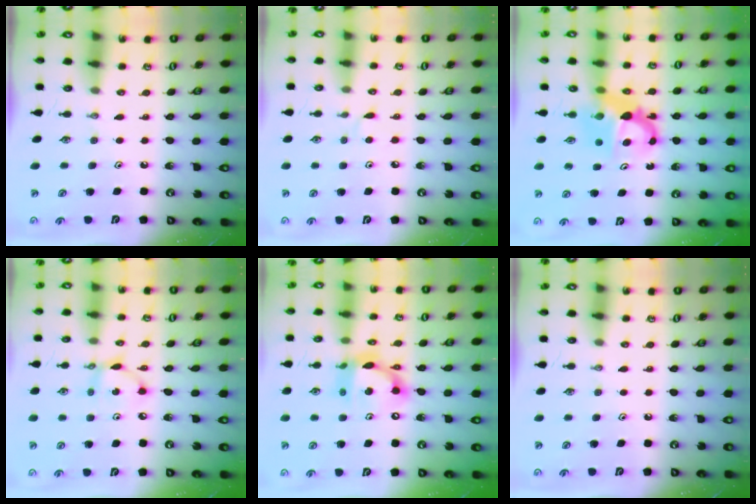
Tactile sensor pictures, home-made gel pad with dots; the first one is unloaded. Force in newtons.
{"total": 3.5, "press": 3.5, "slide": 0.4}
{"total": 6.8, "press": 6.7, "slide": 0.5}
{"total": 6.5, "press": 6.5, "slide": 0.2}
{"total": 13.9, "press": 13.9, "slide": 0.8}
{"total": 0.0}